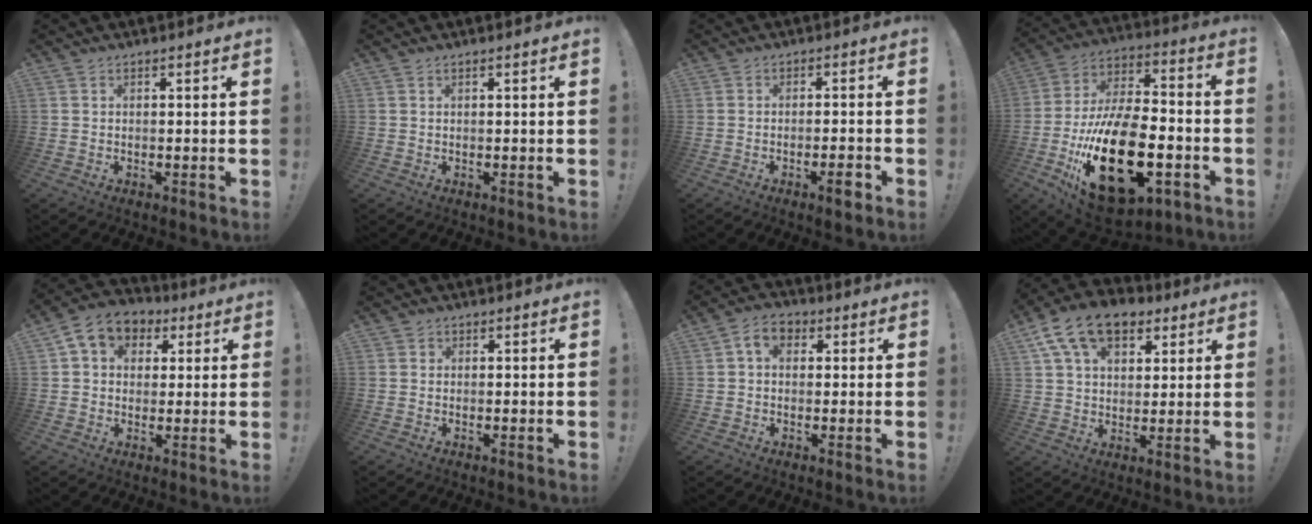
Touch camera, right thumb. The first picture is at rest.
{"total": 0.6, "force": [0.3, -0.2, 0.4], "torque": [-0.001, -0.003, 0.004]}
{"total": 4.1, "force": [-2.0, 0.6, 3.5], "torque": [-0.046, 0.005, -0.033]}
{"total": 29.2, "force": [-9.3, 15.1, 23.3], "torque": [-0.442, 0.051, -0.141]}
{"total": 9.5, "force": [3.2, 7.7, 4.5], "torque": [-0.067, -0.004, 0.067]}
{"total": 1.0, "force": [0.4, 0.9, 0.1], "torque": [0.006, 0.000, 0.006]}
{"total": 6.3, "force": [1.9, 4.3, 4.2], "torque": [-0.062, 0.004, 0.036]}
{"total": 15.8, "force": [7.9, 10.0, 9.3], "torque": [-0.150, -0.032, 0.147]}